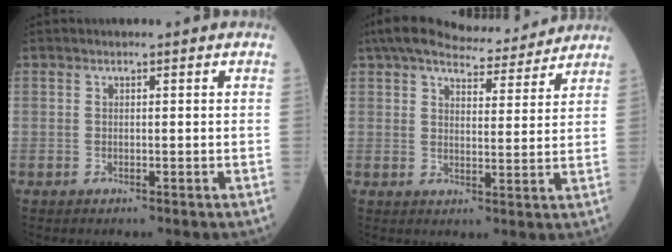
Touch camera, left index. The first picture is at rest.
{"total": 12.9, "force": [11.8, 2.5, 4.7], "torque": [-0.069, 0.016, 0.163]}